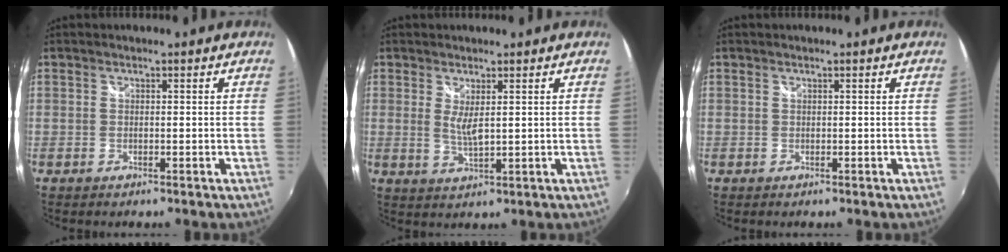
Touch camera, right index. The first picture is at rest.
{"total": 3.2, "force": [0.9, 0.6, 3.0], "torque": [-0.056, -0.010, 0.016]}
{"total": 0.0}